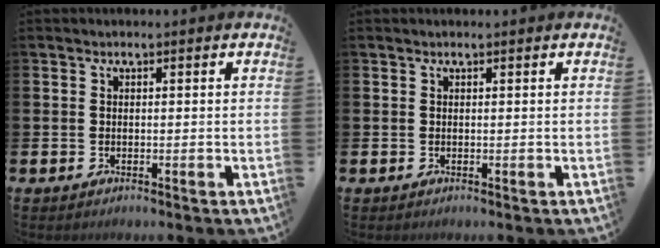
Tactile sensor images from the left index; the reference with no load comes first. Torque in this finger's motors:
{"motor_torque": [-0.25, 0.03, -0.31, -0.01]}